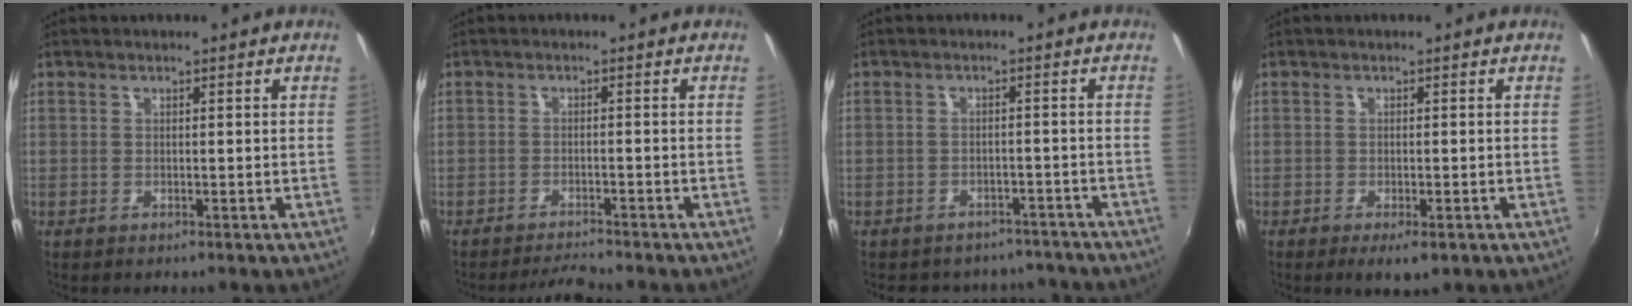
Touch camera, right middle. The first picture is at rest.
{"total": 3.5, "force": [-3.5, -0.1, 0.7], "torque": [-0.027, -0.002, -0.060]}
{"total": 10.6, "force": [-9.0, 5.0, 2.5], "torque": [-0.059, 0.009, -0.107]}
{"total": 3.4, "force": [-1.9, 1.2, 2.5], "torque": [-0.050, -0.015, -0.028]}